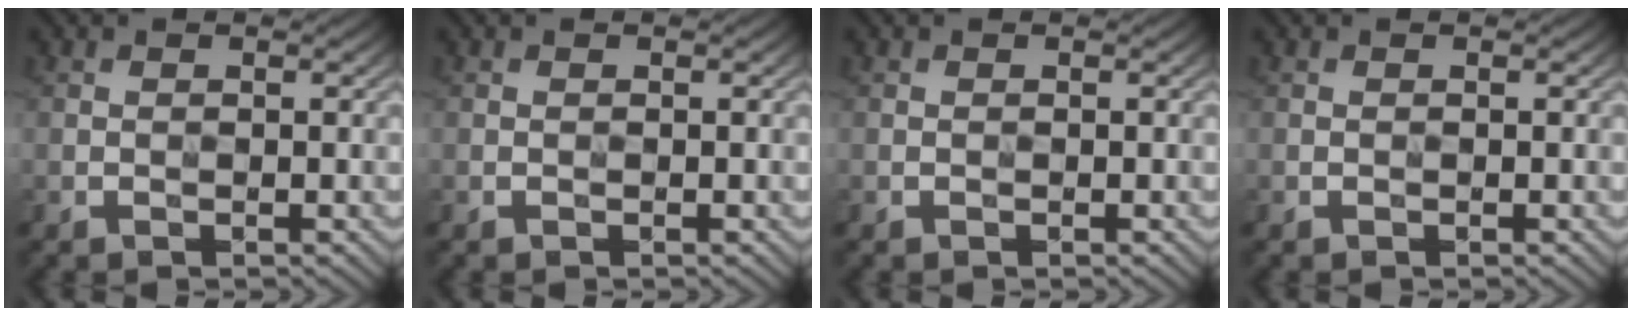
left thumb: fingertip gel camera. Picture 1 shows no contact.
{"total": 0.0}
{"total": 0.0}
{"total": 0.0}